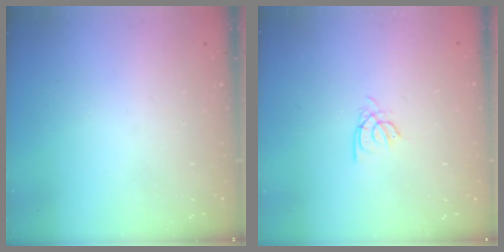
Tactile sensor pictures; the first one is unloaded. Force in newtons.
{"total": 2.4, "press": 2.4, "slide": 0.4}